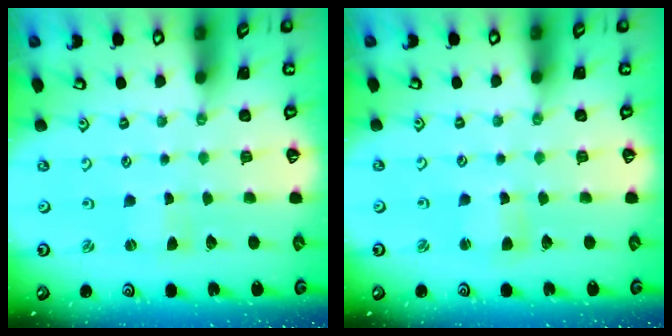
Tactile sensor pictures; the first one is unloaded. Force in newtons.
{"total": 2.4, "press": 2.4, "slide": 0.2}